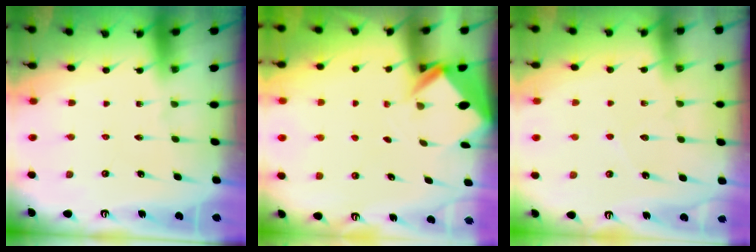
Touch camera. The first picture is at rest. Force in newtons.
{"total": 2.6, "press": 2.6, "slide": 0.1}
{"total": 4.5, "press": 4.5, "slide": 0.3}